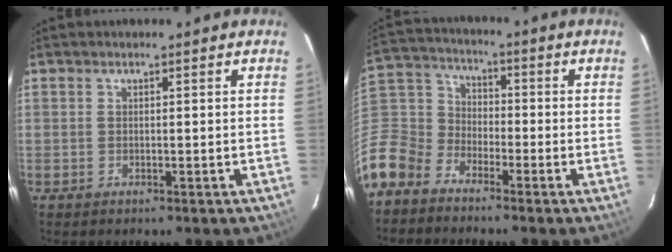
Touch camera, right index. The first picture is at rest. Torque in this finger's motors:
{"motor_torque": [-0.13, -1.03, -0.47, -0.21]}